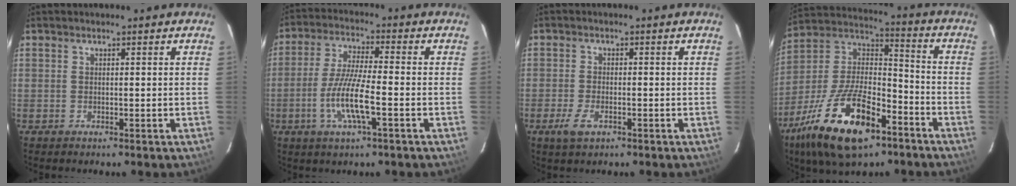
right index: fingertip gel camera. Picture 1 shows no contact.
{"total": 9.5, "force": [-3.3, 1.1, 8.8], "torque": [-0.182, -0.007, -0.064]}
{"total": 4.0, "force": [-2.2, 1.7, 2.8], "torque": [-0.070, -0.006, -0.040]}
{"total": 23.3, "force": [-12.9, 10.1, 16.6], "torque": [-0.339, -0.017, -0.224]}